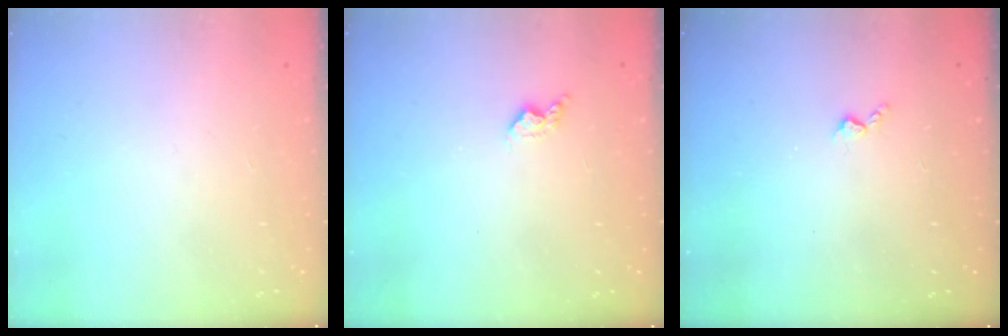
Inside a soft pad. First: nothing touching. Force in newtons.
{"total": 4.4, "press": 4.4, "slide": 0.8}
{"total": 2.8, "press": 2.8, "slide": 0.5}